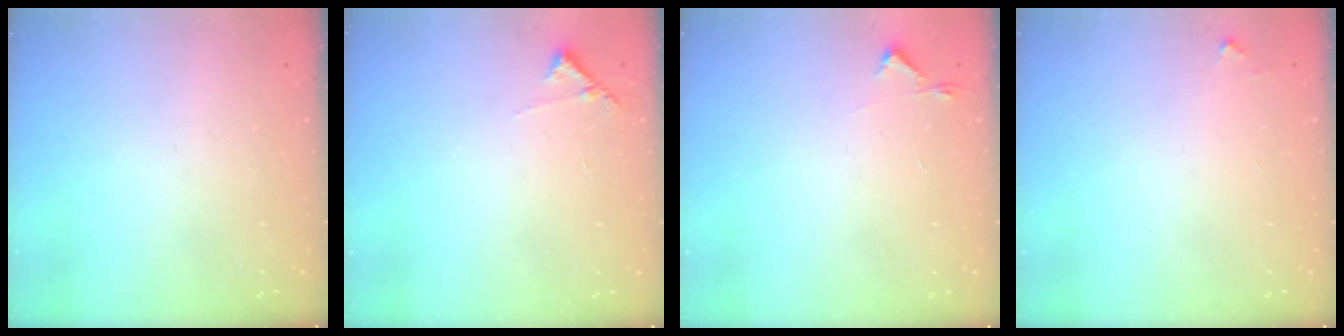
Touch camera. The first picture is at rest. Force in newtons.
{"total": 5.7, "press": 5.7, "slide": 0.3}
{"total": 2.7, "press": 2.6, "slide": 0.4}
{"total": 3.1, "press": 3.1, "slide": 0.1}